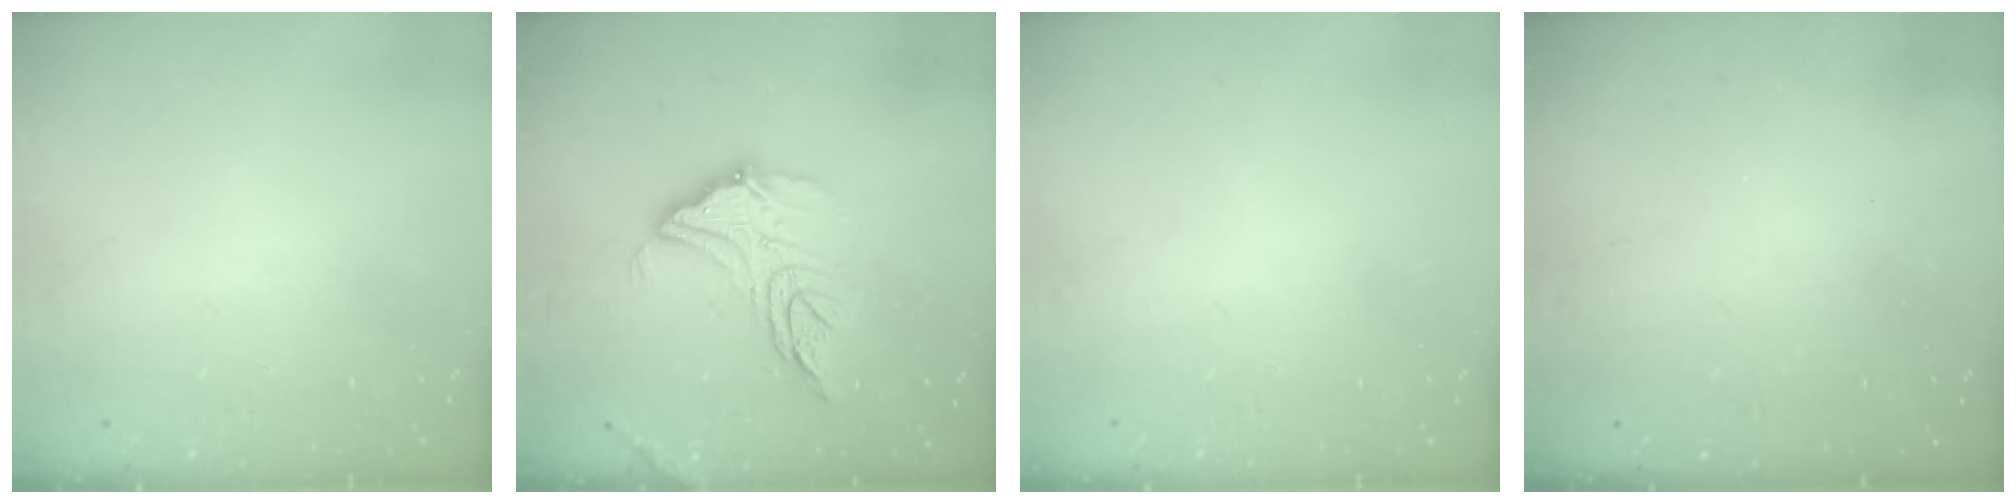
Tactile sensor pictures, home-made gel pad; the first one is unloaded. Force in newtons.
{"total": 14.3, "press": 14.3, "slide": 1.0}
{"total": 0.0}
{"total": 3.1, "press": 3.1, "slide": 0.1}